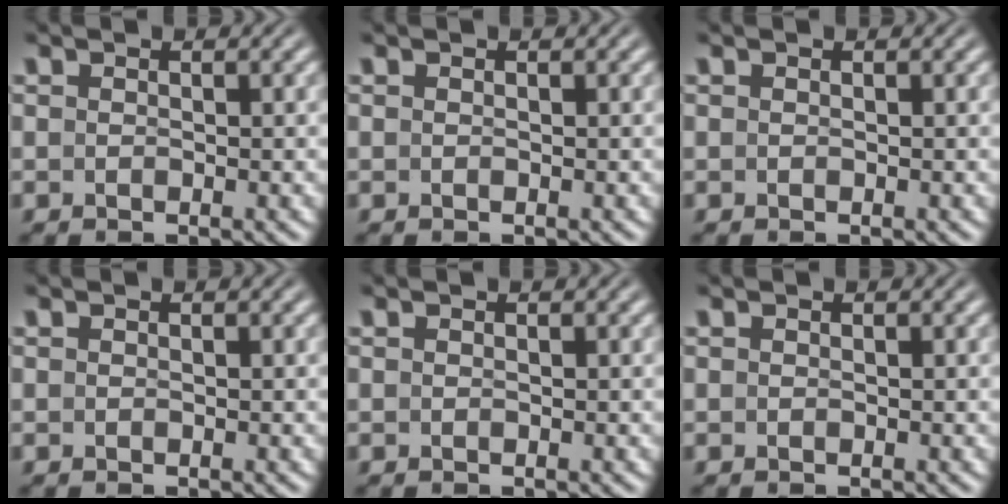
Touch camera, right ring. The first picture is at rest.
{"total": 0.0}
{"total": 0.0}
{"total": 0.0}
{"total": 0.0}
{"total": 0.0}